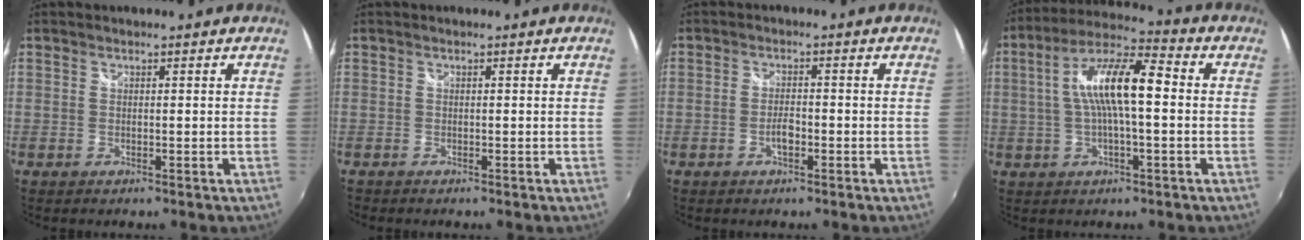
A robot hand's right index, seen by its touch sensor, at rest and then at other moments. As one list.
[{"total": 0.8, "force": [-0.6, 0.6, -0.1], "torque": [-0.002, 0.000, -0.013]}, {"total": 2.6, "force": [-1.2, 1.1, 2.0], "torque": [-0.042, 0.000, -0.022]}, {"total": 12.6, "force": [0.4, 3.2, 12.2], "torque": [-0.229, 0.020, 0.002]}]